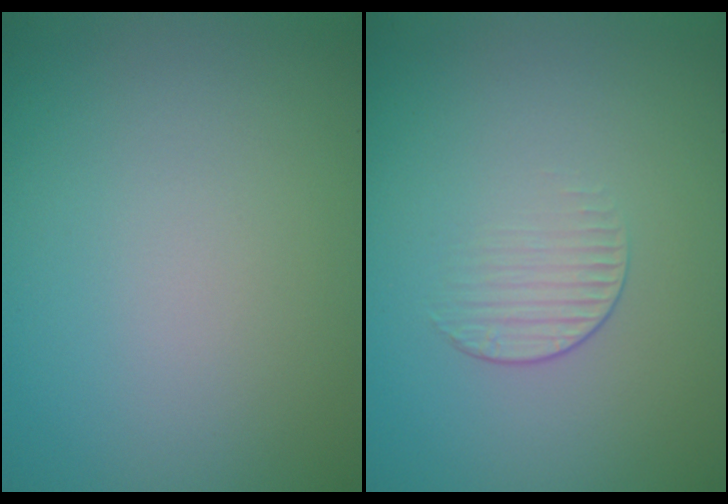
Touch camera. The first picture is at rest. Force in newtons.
{"total": 1.2, "press": 0.4, "slide": 1.2}